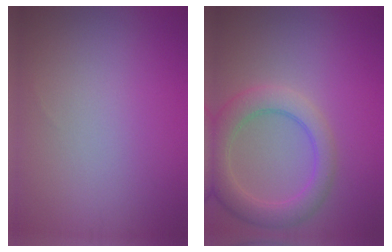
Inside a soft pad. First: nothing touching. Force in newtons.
{"total": 4.7, "press": 4.7, "slide": 0.4}